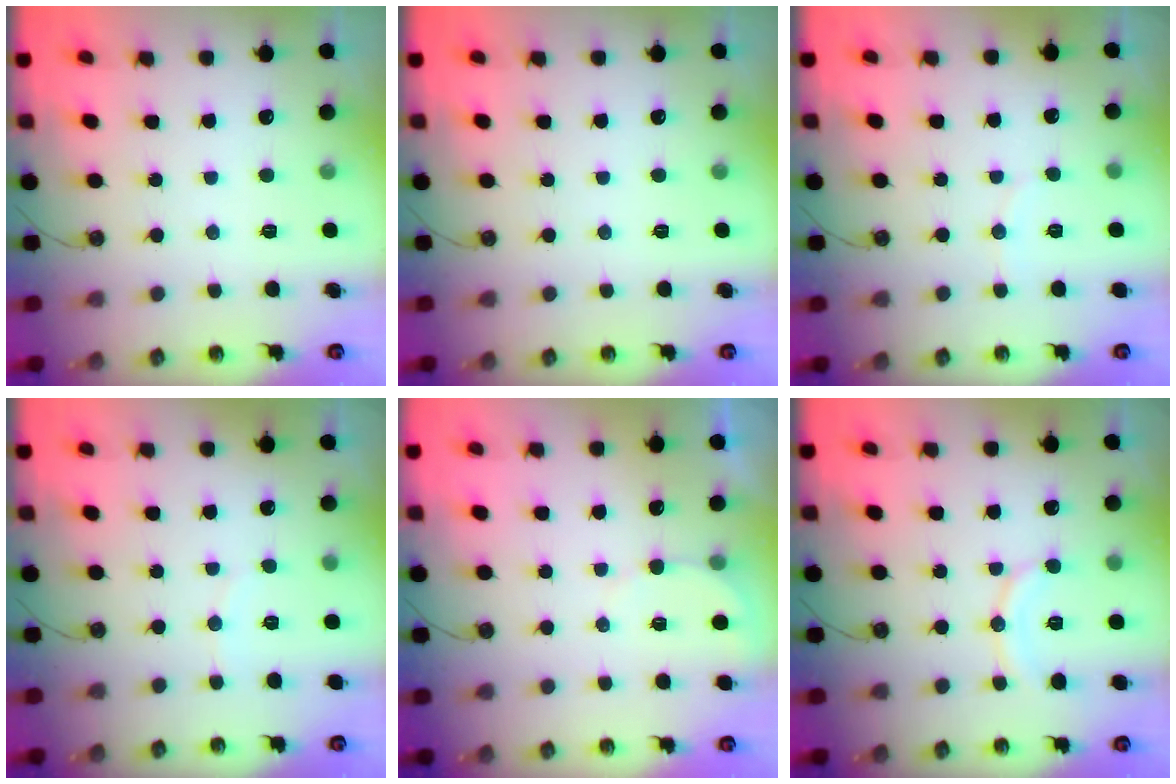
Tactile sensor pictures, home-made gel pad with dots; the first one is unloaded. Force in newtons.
{"total": 0.0}
{"total": 3.1, "press": 3.1, "slide": 0.2}
{"total": 2.6, "press": 2.6, "slide": 0.3}
{"total": 3.1, "press": 3.1, "slide": 0.1}
{"total": 9.7, "press": 9.7, "slide": 1.1}